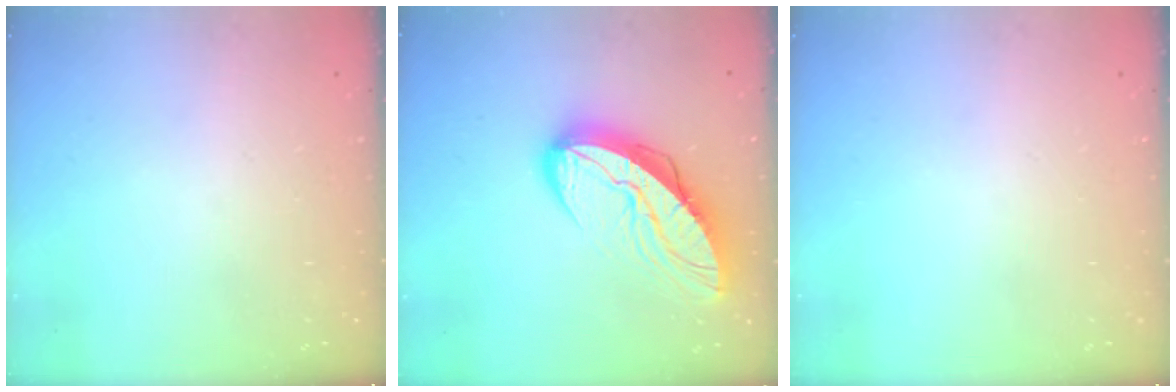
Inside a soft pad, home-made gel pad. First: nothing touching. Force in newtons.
{"total": 13.4, "press": 13.3, "slide": 1.2}
{"total": 0.0}